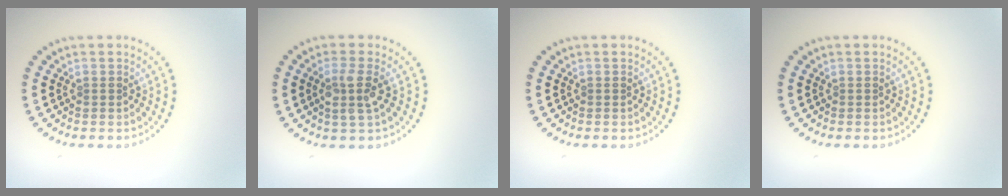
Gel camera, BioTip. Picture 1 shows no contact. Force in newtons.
{"total": 2.5, "press": 2.1, "slide": 1.3}
{"total": 0.0}
{"total": 0.0}